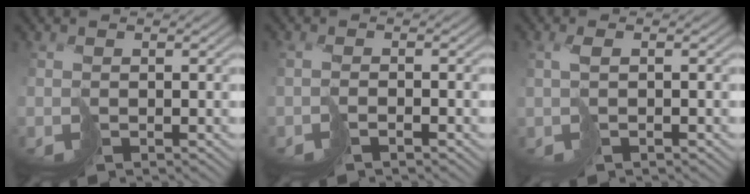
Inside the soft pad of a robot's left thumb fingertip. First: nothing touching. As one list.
[{"total": 1.8, "force": [-1.2, 0.3, 1.3], "torque": [-0.031, 0.000, -0.028]}, {"total": 1.7, "force": [0.2, 0.2, 1.7], "torque": [-0.033, 0.006, 0.002]}]